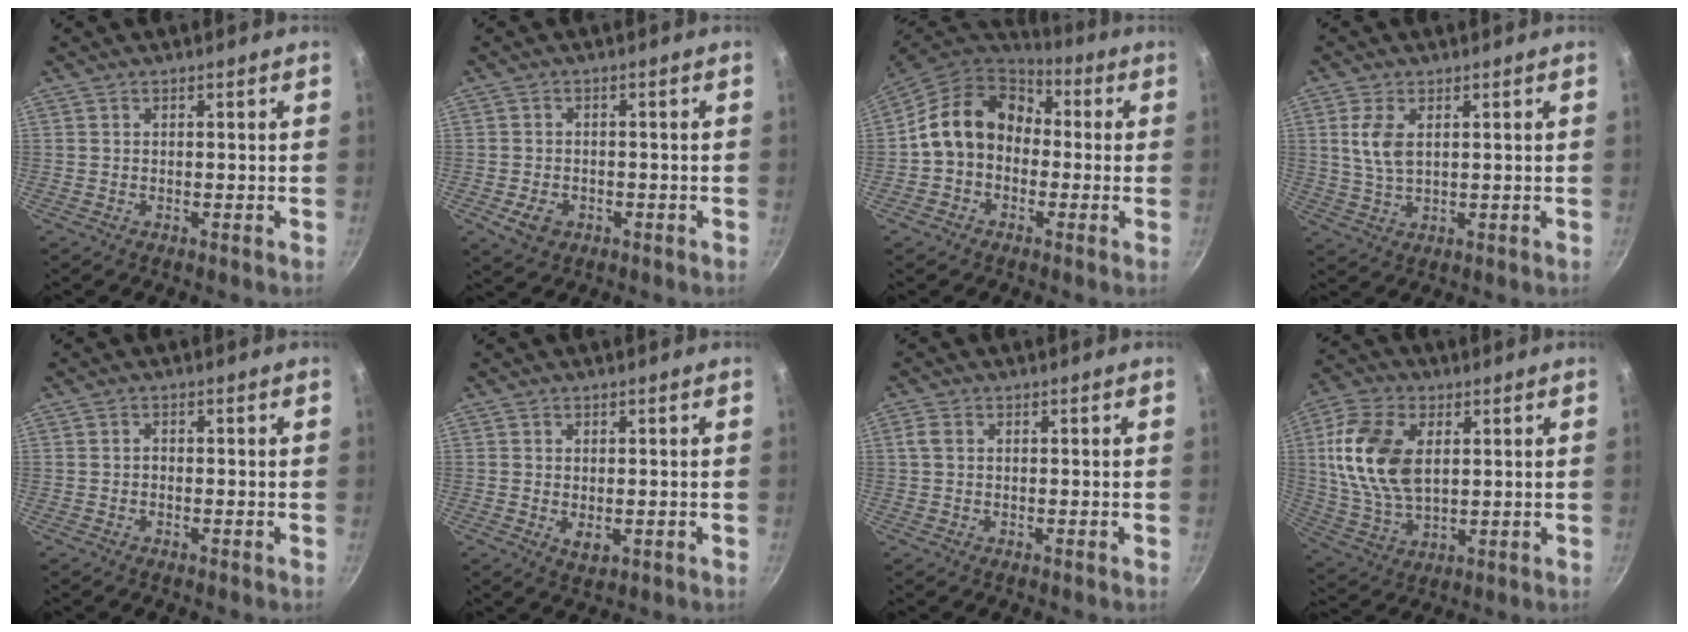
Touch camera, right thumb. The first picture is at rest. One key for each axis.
{"total": 4.6, "fx": -1.7, "fy": 3.5, "fz": 2.6, "tx": -0.039, "ty": 0.009, "tz": -0.021}
{"total": 14.3, "fx": 0.2, "fy": 11.5, "fz": 8.5, "tx": -0.111, "ty": 0.045, "tz": -0.017}
{"total": 5.8, "fx": 1.6, "fy": 3.0, "fz": 4.7, "tx": -0.096, "ty": -0.007, "tz": 0.033}
{"total": 0.6, "fx": -0.4, "fy": 0.4, "fz": 0.3, "tx": -0.006, "ty": 0.004, "tz": -0.010}
{"total": 2.8, "fx": -0.2, "fy": 1.7, "fz": 2.2, "tx": -0.036, "ty": -0.008, "tz": 0.001}
{"total": 1.8, "fx": 0.3, "fy": 1.3, "fz": 1.2, "tx": -0.026, "ty": 0.005, "tz": 0.005}
{"total": 15.9, "fx": 3.3, "fy": 9.5, "fz": 12.3, "tx": -0.229, "ty": -0.005, "tz": 0.065}